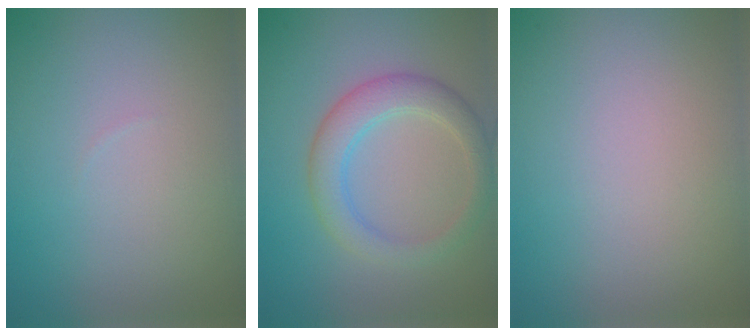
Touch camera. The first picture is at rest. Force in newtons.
{"total": 3.6, "press": 3.6, "slide": 0.0}
{"total": 0.0}